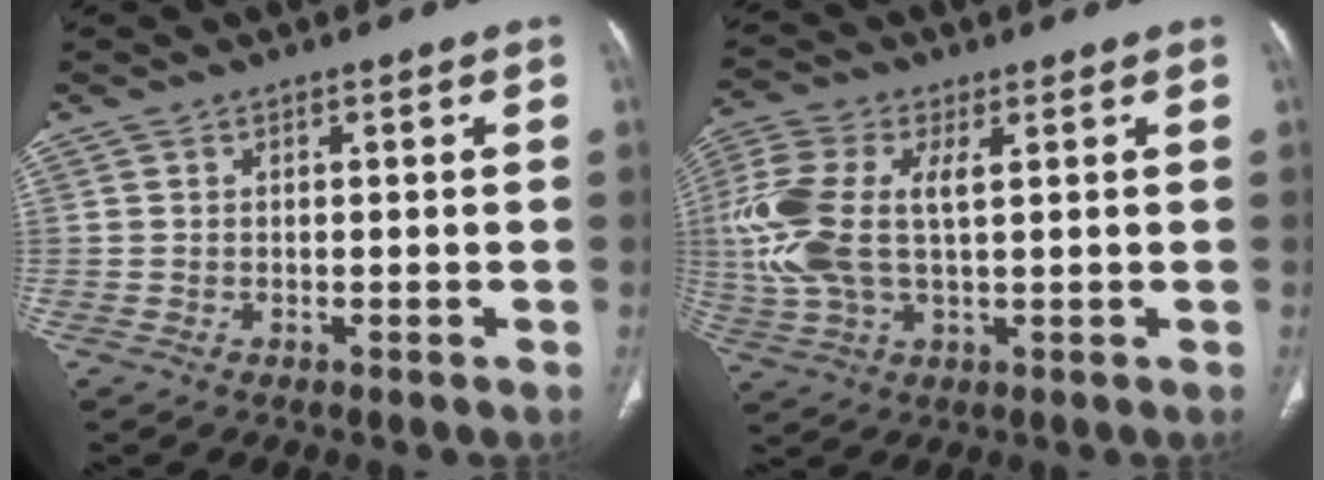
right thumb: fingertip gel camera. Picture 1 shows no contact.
{"total": 13.2, "force": [2.1, 6.7, 11.2], "torque": [-0.280, 0.012, 0.044]}